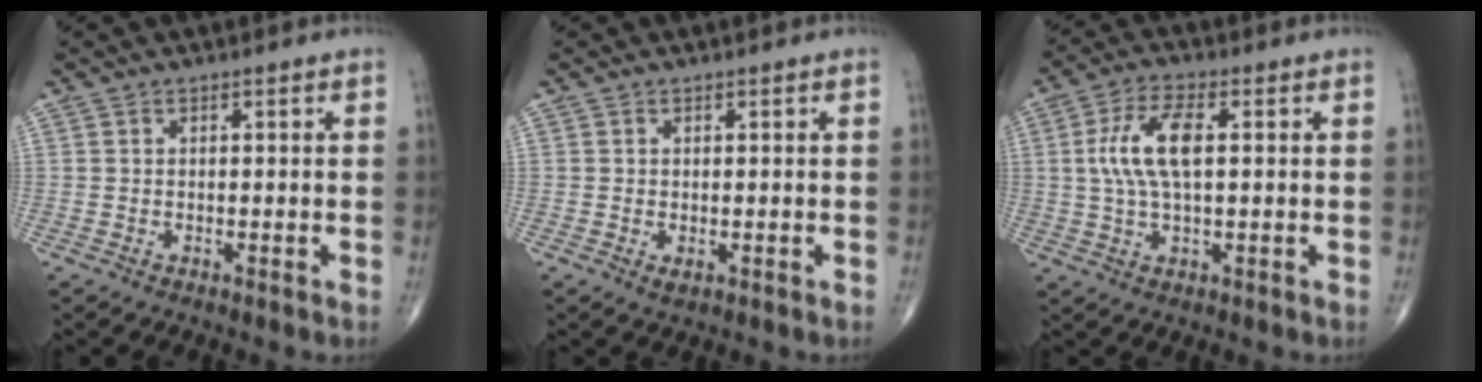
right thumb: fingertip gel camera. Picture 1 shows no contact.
{"total": 1.2, "force": [-0.3, 0.7, 0.9], "torque": [-0.011, -0.003, -0.002]}
{"total": 9.6, "force": [1.3, 4.0, 8.7], "torque": [-0.180, 0.009, 0.023]}